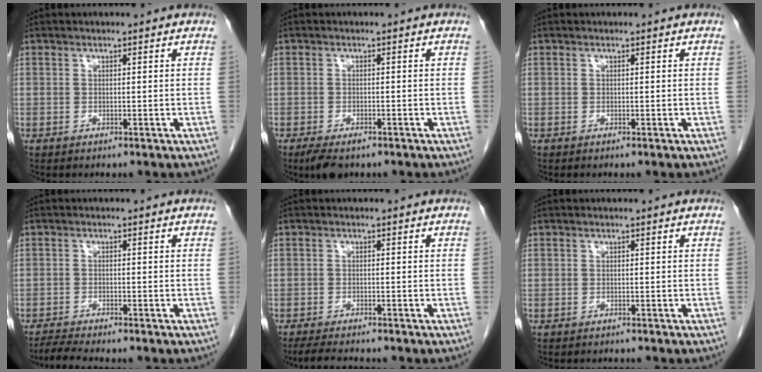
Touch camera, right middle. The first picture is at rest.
{"total": 3.8, "force": [-2.6, 1.5, 2.3], "torque": [-0.043, -0.007, -0.039]}
{"total": 0.0}
{"total": 3.9, "force": [-3.5, -0.3, 1.7], "torque": [-0.035, -0.017, -0.059]}
{"total": 4.5, "force": [-4.1, 0.4, 1.9], "torque": [-0.038, -0.018, -0.066]}
{"total": 0.9, "force": [-0.8, 0.3, -0.1], "torque": [-0.009, -0.004, -0.014]}